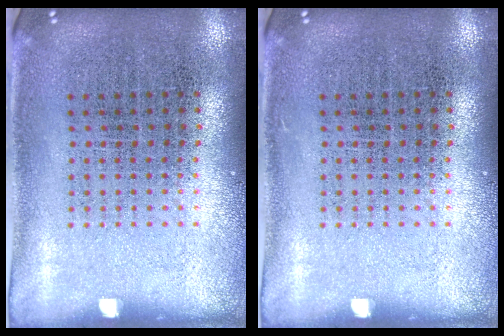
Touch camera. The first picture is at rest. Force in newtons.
{"total": 0.0}